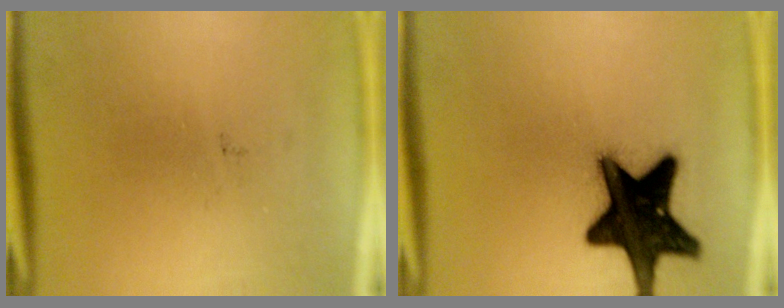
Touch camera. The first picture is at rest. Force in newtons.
{"total": 19.3}